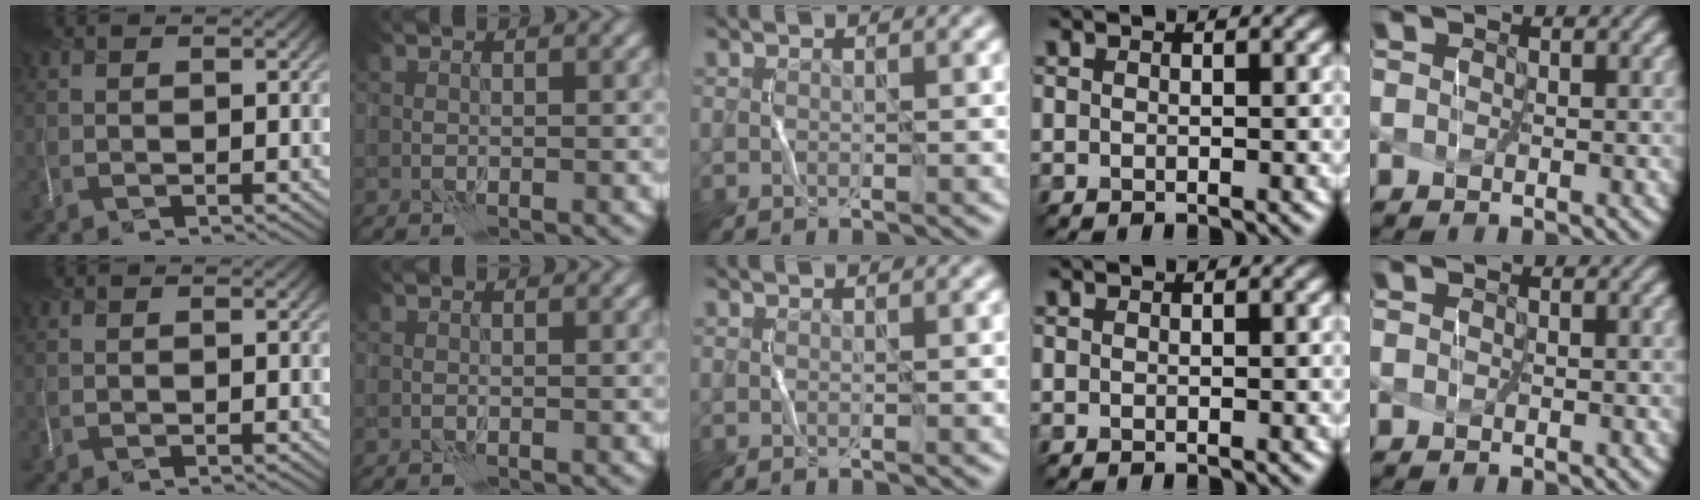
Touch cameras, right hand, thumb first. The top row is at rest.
{}